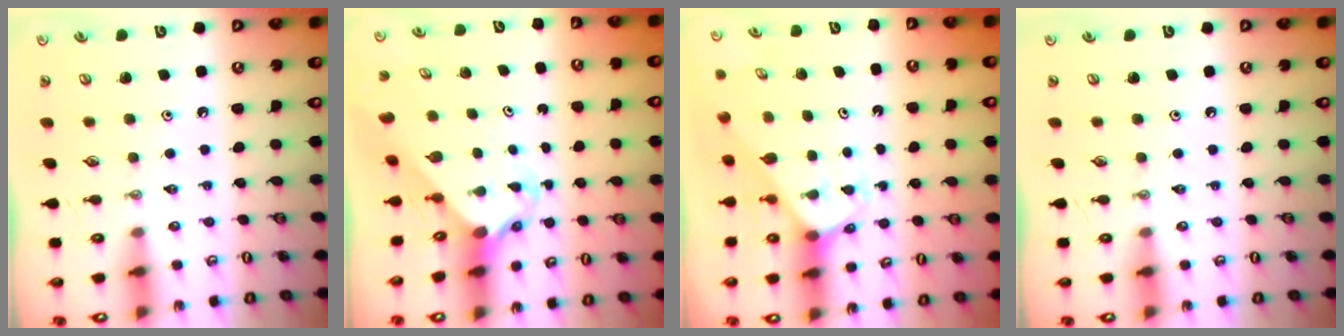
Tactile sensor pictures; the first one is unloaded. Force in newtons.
{"total": 2.3, "press": 2.3, "slide": 0.2}
{"total": 3.6, "press": 3.6, "slide": 0.3}
{"total": 0.0}